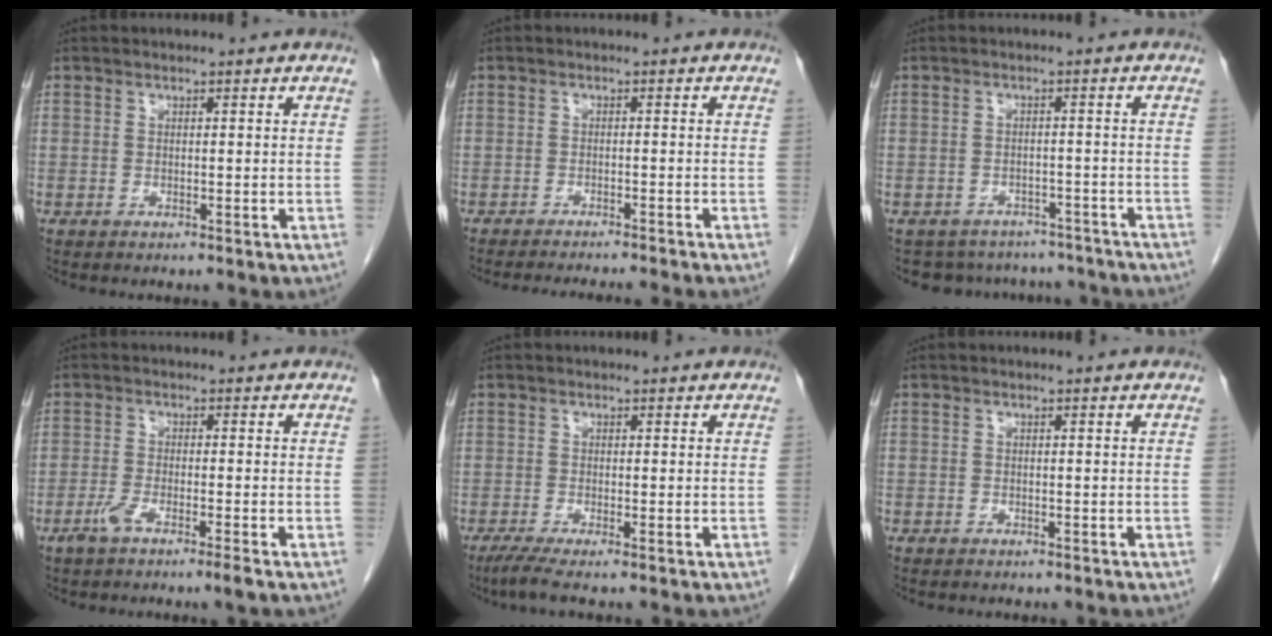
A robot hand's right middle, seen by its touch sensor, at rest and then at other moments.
{"total": 9.5, "force": [-8.7, -0.2, 3.7], "torque": [-0.033, -0.017, -0.114]}
{"total": 10.8, "force": [-9.7, 4.5, 1.2], "torque": [-0.015, 0.019, -0.106]}
{"total": 3.8, "force": [-2.4, -0.1, 2.9], "torque": [-0.057, -0.007, -0.051]}
{"total": 3.0, "force": [-2.0, -0.2, 2.2], "torque": [-0.047, -0.012, -0.044]}
{"total": 0.7, "force": [-0.5, 0.4, 0.1], "torque": [-0.006, 0.003, -0.009]}